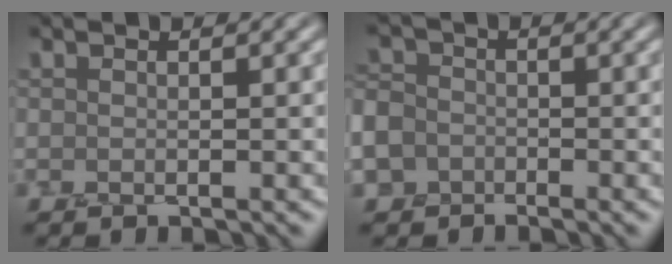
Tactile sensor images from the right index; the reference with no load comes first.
{"total": 6.2, "force": [-2.9, 5.3, 1.3], "torque": [-0.042, -0.003, -0.073]}